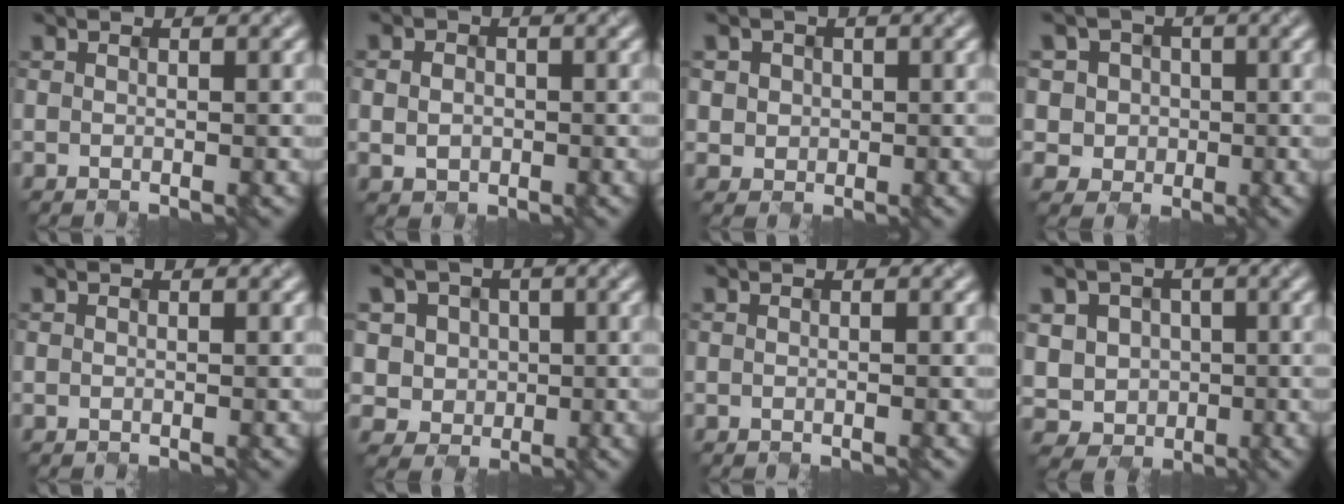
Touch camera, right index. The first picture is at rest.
{"total": 2.0, "force": [-0.7, 1.8, 0.5], "torque": [-0.016, 0.000, -0.002]}
{"total": 2.6, "force": [0.6, 2.5, 0.3], "torque": [-0.032, 0.005, 0.018]}
{"total": 3.4, "force": [0.0, 3.4, 0.3], "torque": [-0.008, 0.005, 0.002]}
{"total": 0.0}
{"total": 3.4, "force": [-0.2, 3.3, 0.6], "torque": [-0.018, 0.008, 0.001]}
{"total": 0.0}
{"total": 5.9, "force": [-0.4, 5.4, 2.4], "torque": [-0.058, 0.018, -0.021]}